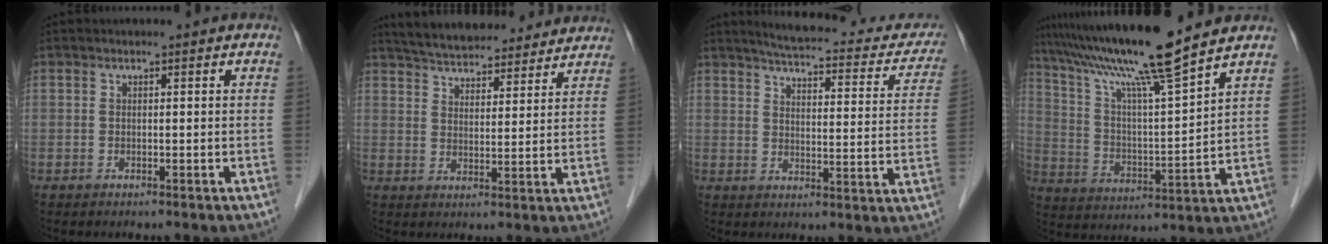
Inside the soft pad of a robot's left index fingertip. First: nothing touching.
{"total": 18.4, "force": [16.8, 4.5, 5.9], "torque": [-0.094, 0.025, 0.236]}
{"total": 21.1, "force": [18.6, 4.8, 8.7], "torque": [-0.100, -0.019, 0.215]}
{"total": 15.6, "force": [12.8, -1.4, 8.8], "torque": [-0.160, 0.003, 0.223]}